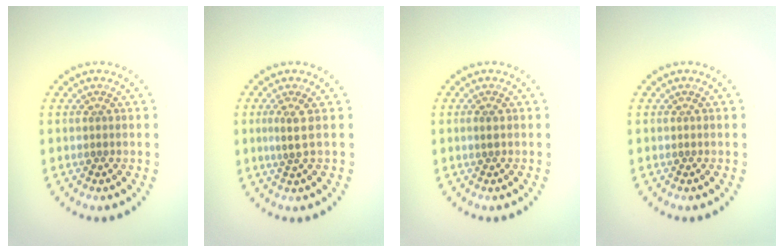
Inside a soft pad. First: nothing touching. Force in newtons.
{"total": 1.6, "press": 1.0, "slide": 1.2}
{"total": 0.7, "press": 0.7, "slide": 0.3}
{"total": 0.0}